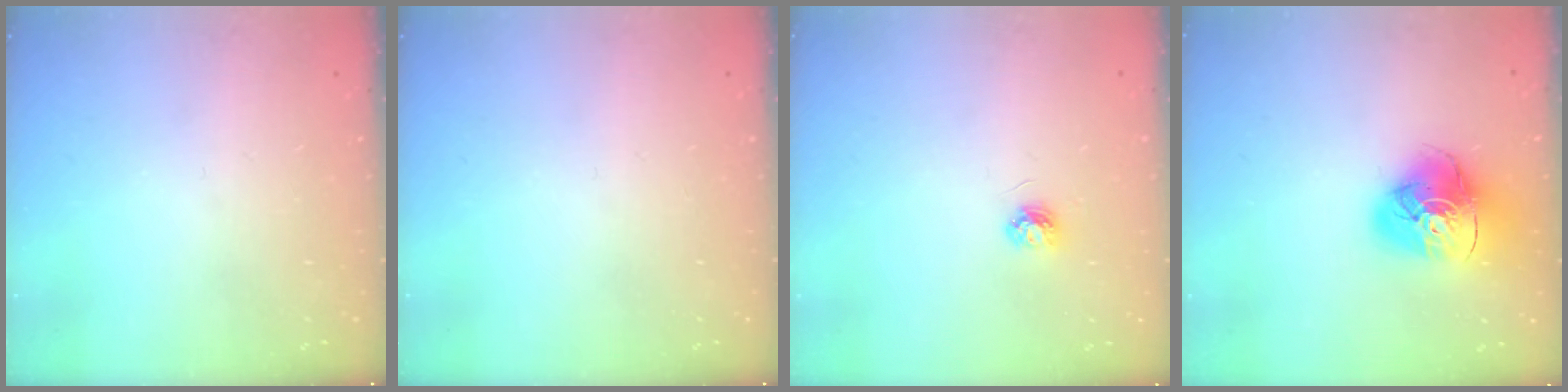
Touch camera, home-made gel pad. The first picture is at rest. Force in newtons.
{"total": 0.0}
{"total": 3.9, "press": 3.9, "slide": 0.4}
{"total": 13.8, "press": 13.7, "slide": 1.4}